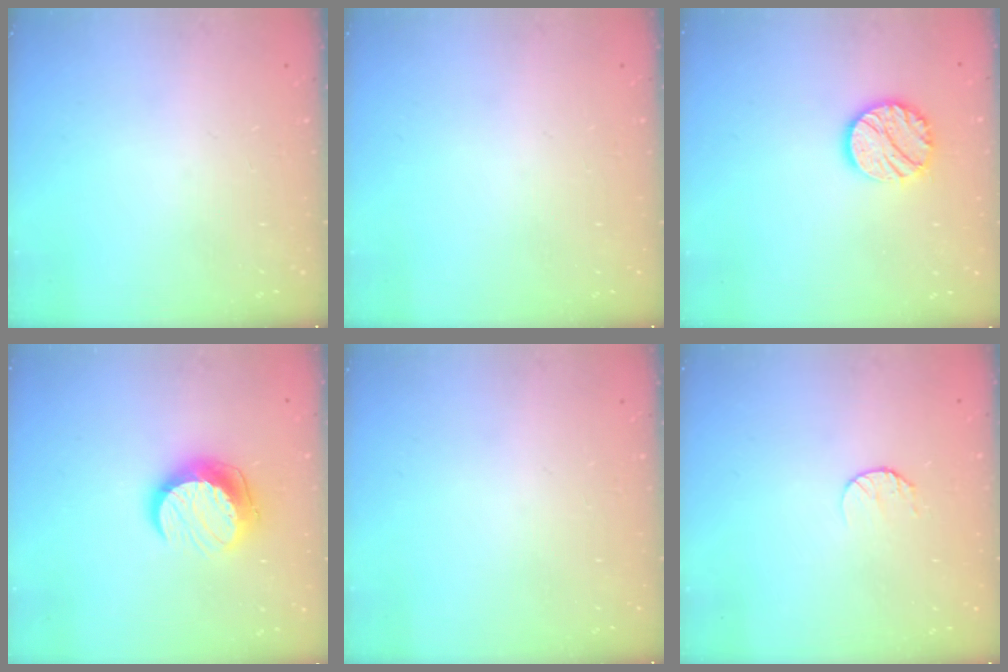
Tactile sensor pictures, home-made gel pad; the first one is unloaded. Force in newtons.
{"total": 0.0}
{"total": 11.6, "press": 11.6, "slide": 0.5}
{"total": 12.0, "press": 11.9, "slide": 0.8}
{"total": 0.0}
{"total": 5.6, "press": 5.5, "slide": 0.6}